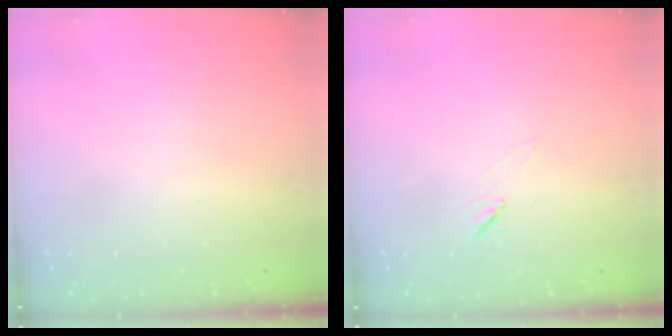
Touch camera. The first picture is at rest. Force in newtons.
{"total": 4.8, "press": 4.4, "slide": 2.0}